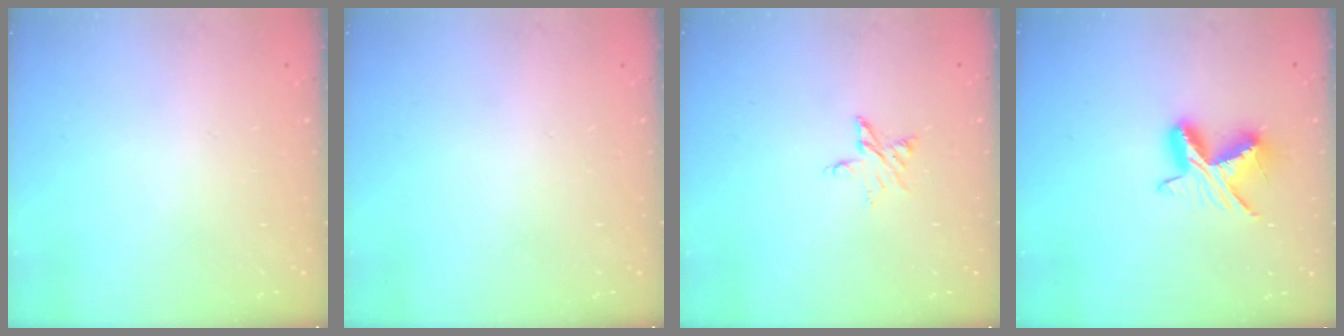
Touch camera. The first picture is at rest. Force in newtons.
{"total": 0.0}
{"total": 6.4, "press": 6.4, "slide": 0.5}
{"total": 10.5, "press": 10.5, "slide": 0.1}